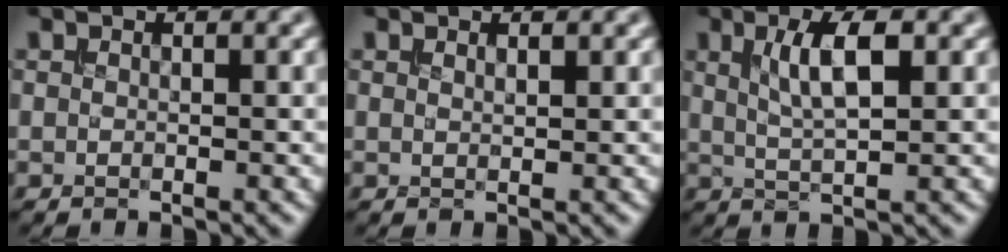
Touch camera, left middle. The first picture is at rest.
{"total": 0.6, "force": [0.5, 0.1, 0.3], "torque": [-0.003, 0.001, 0.009]}
{"total": 4.4, "force": [1.2, 1.3, 4.0], "torque": [-0.077, 0.004, 0.022]}